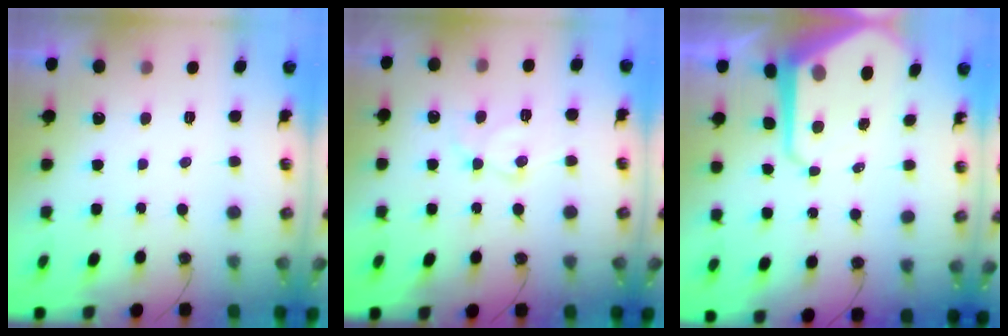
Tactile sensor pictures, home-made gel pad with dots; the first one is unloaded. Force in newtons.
{"total": 11.0, "press": 11.0, "slide": 0.9}
{"total": 11.2, "press": 11.1, "slide": 1.0}